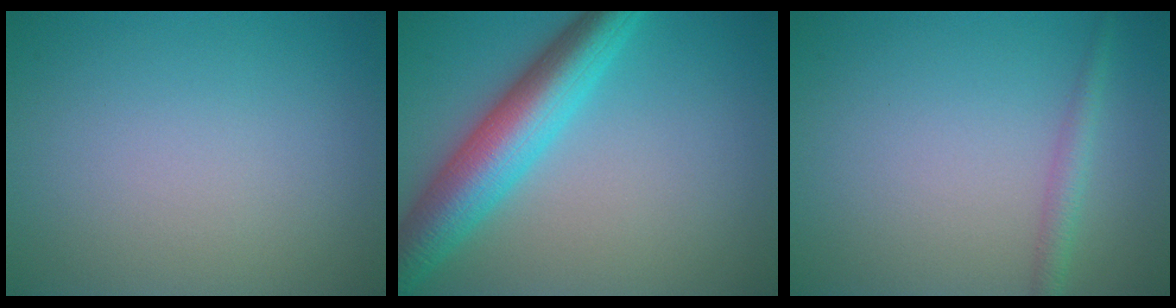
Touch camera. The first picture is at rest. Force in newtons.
{"total": 7.6, "press": 7.6, "slide": 0.2}
{"total": 1.7, "press": 1.7, "slide": 0.1}